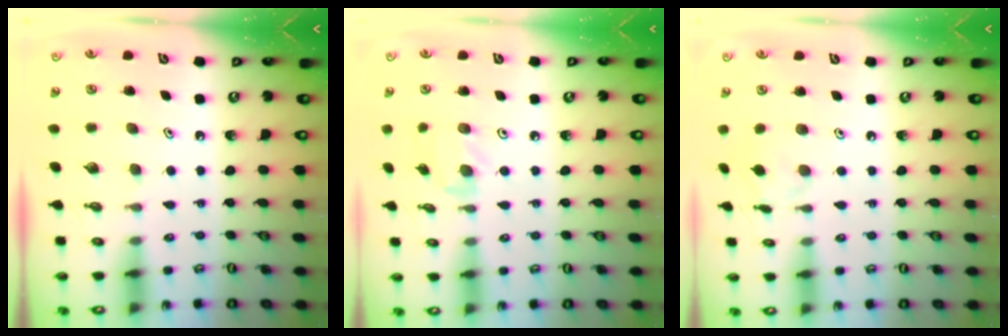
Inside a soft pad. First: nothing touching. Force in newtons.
{"total": 3.6, "press": 3.5, "slide": 0.5}
{"total": 2.4, "press": 2.4, "slide": 0.5}